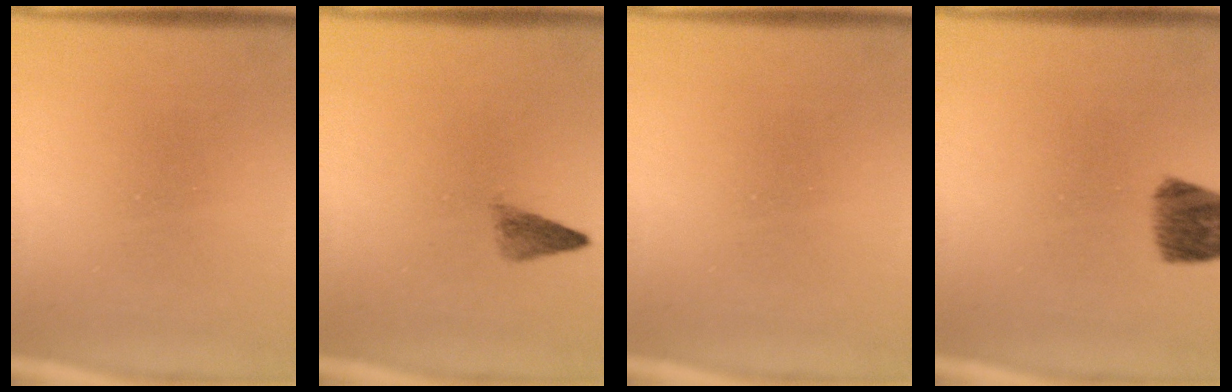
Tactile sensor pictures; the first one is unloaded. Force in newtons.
{"total": 2.1}
{"total": 0.0}
{"total": 7.5}